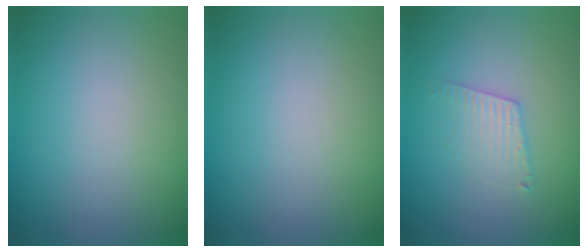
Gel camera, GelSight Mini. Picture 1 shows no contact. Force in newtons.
{"total": 0.0}
{"total": 2.0, "press": 2.0, "slide": 0.1}